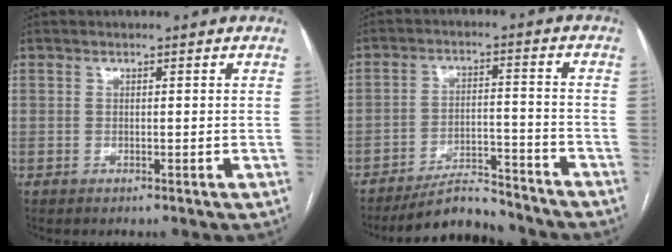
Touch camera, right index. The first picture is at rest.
{"total": 8.8, "force": [-8.5, 1.3, 2.0], "torque": [-0.030, 0.007, -0.143]}